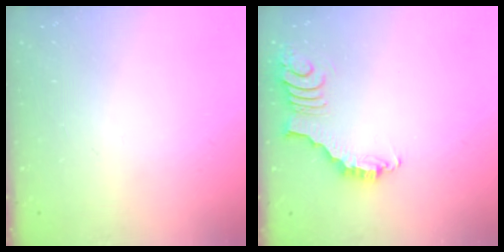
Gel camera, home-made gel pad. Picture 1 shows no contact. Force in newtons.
{"total": 3.8, "press": 3.8, "slide": 0.7}